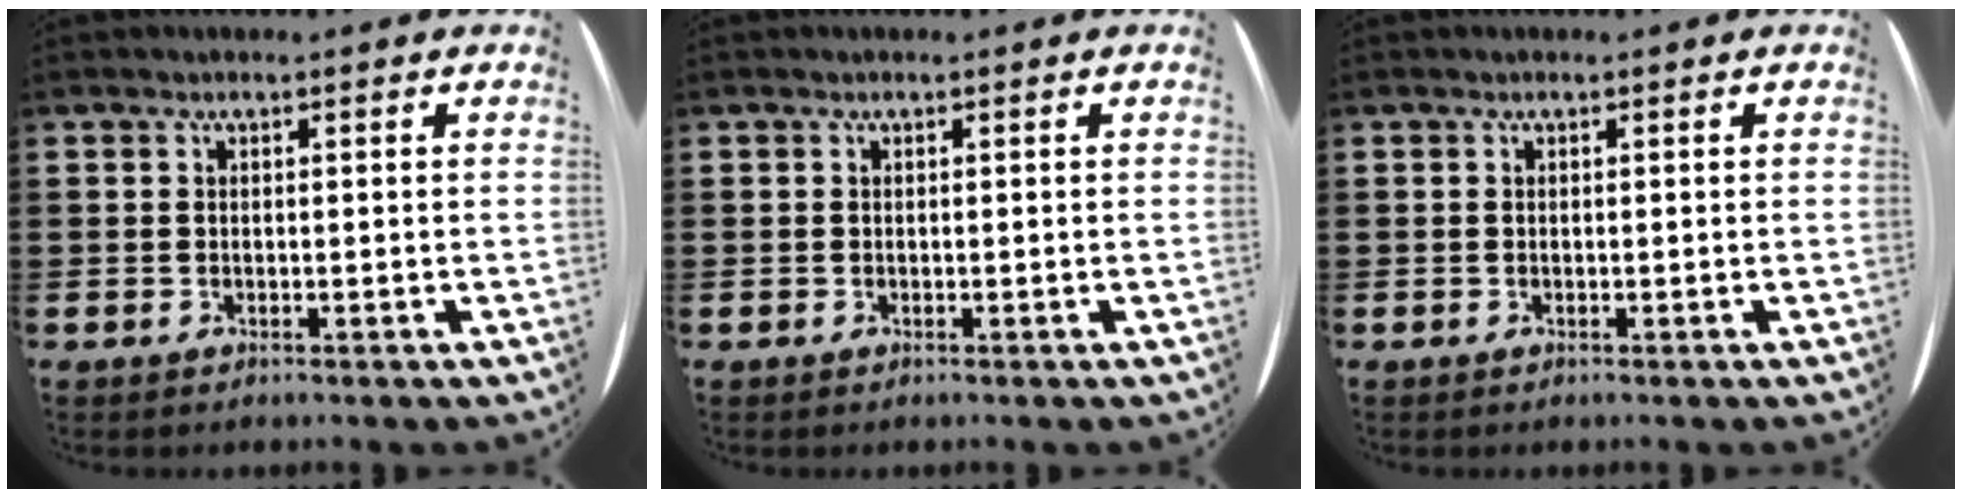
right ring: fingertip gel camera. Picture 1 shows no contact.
{"total": 0.0}
{"total": 0.0}